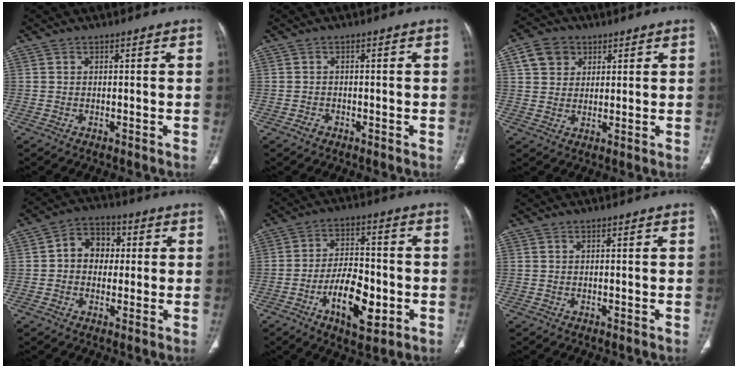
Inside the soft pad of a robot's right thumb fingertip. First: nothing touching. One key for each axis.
{"total": 1.2, "fx": -0.8, "fy": 0.8, "fz": 0.3, "tx": -0.007, "ty": 0.005, "tz": -0.015}
{"total": 6.7, "fx": 2.9, "fy": 5.4, "fz": 2.6, "tx": -0.021, "ty": -0.004, "tz": 0.051}
{"total": 7.8, "fx": 0.8, "fy": 6.4, "fz": 4.5, "tx": -0.036, "ty": 0.017, "tz": 0.002}
{"total": 12.0, "fx": -4.1, "fy": 5.7, "fz": 9.7, "tx": -0.149, "ty": 0.019, "tz": -0.066}
{"total": 0.0}